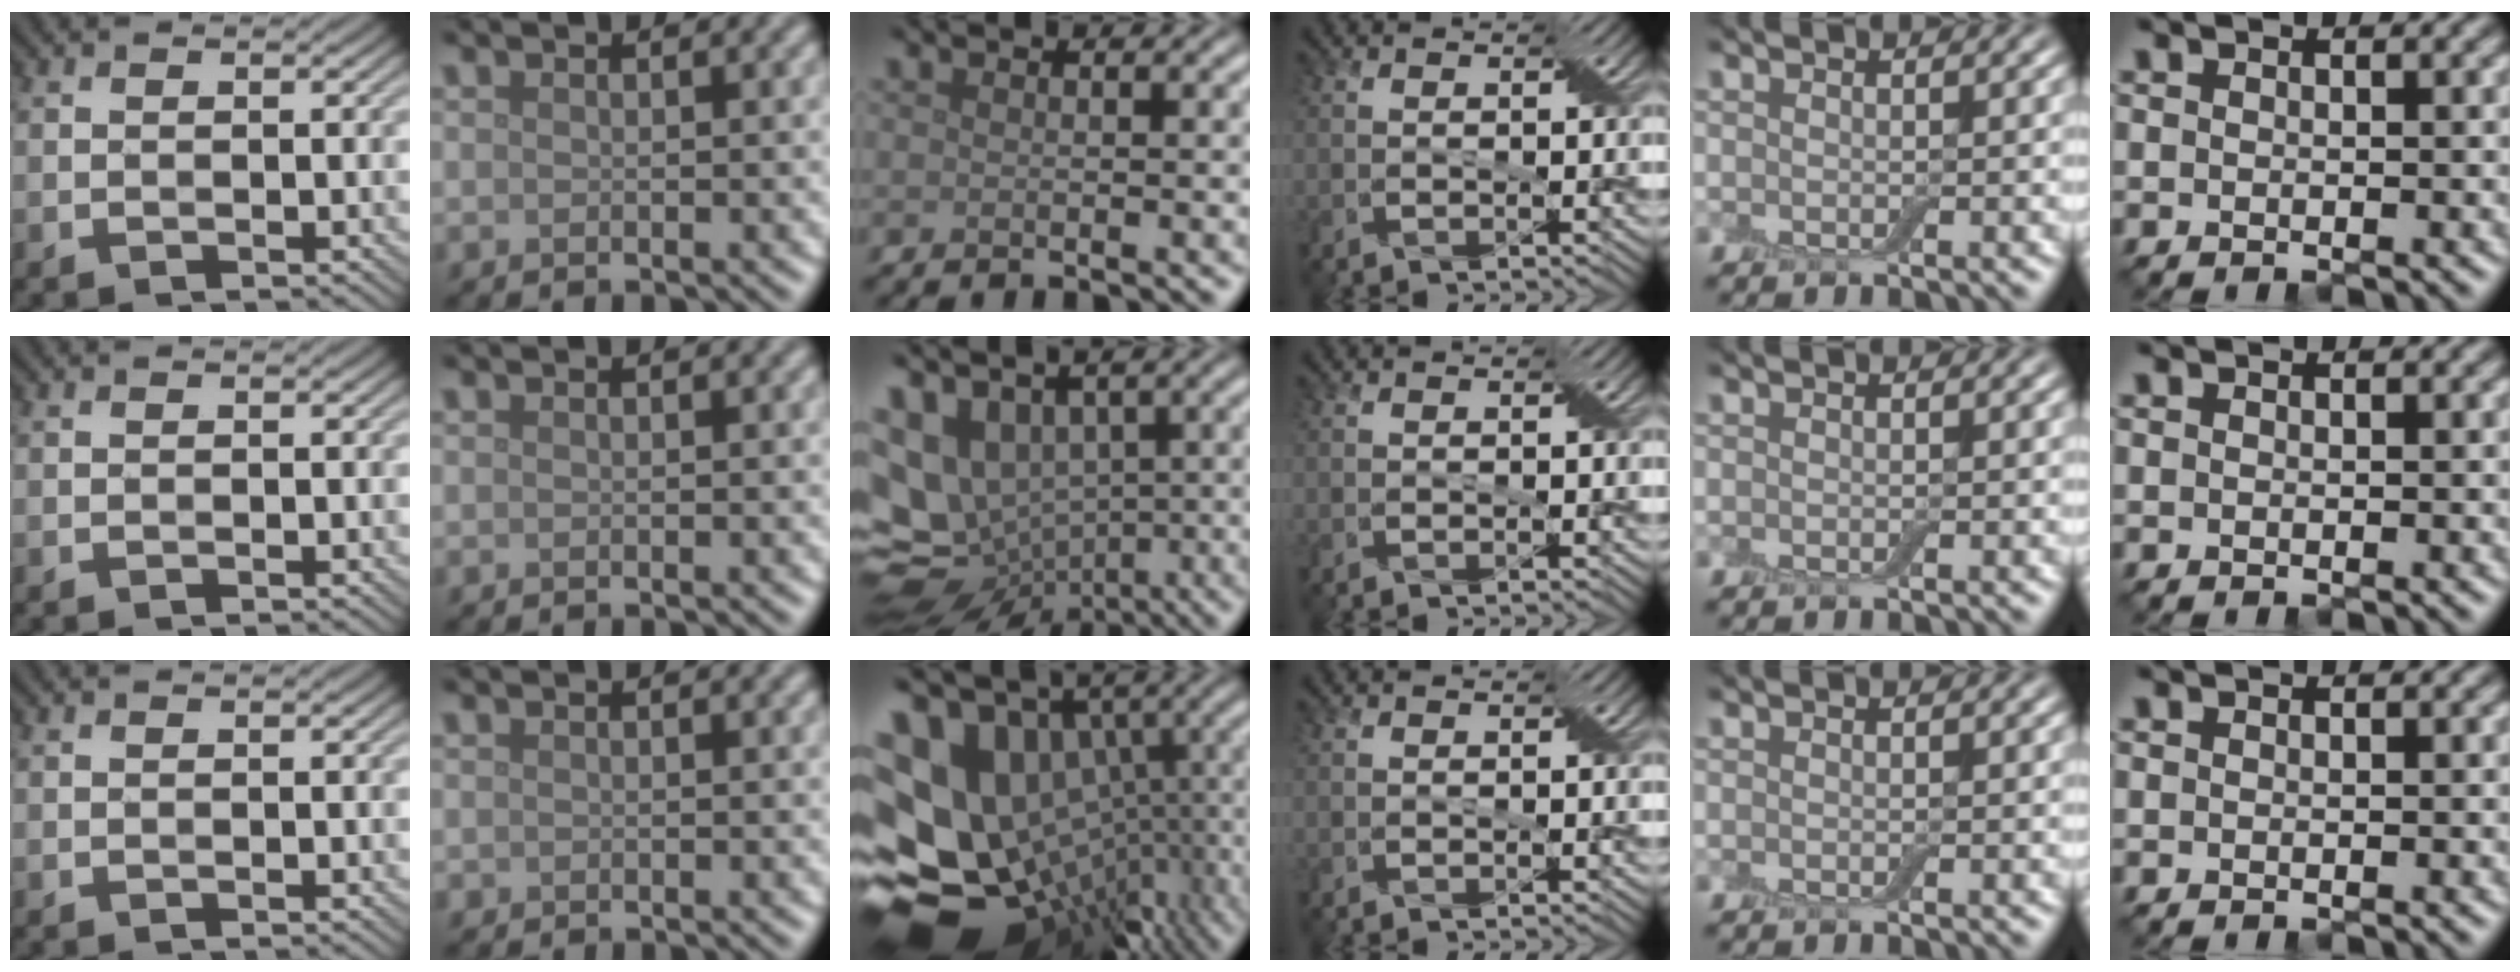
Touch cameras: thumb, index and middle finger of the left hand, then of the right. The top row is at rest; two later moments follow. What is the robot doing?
{"motion": "press", "object": "electronic device side button"}